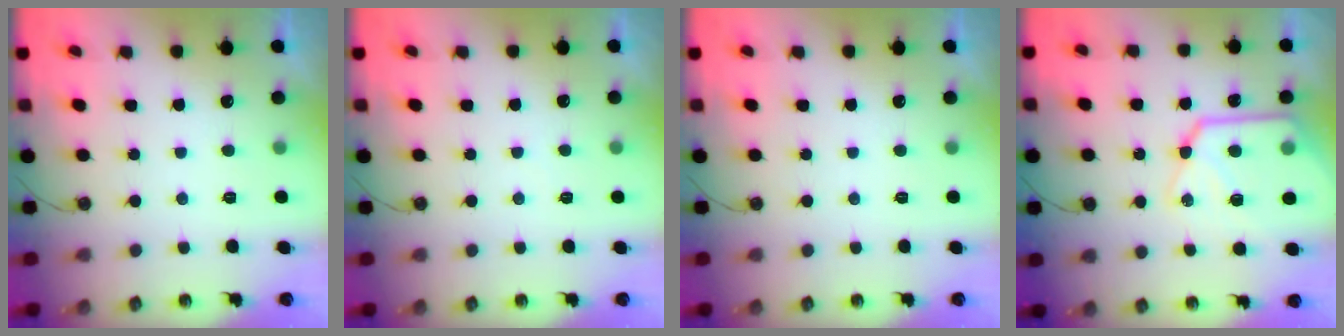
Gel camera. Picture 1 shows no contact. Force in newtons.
{"total": 2.4, "press": 2.3, "slide": 0.5}
{"total": 0.0}
{"total": 18.1, "press": 18.0, "slide": 1.7}